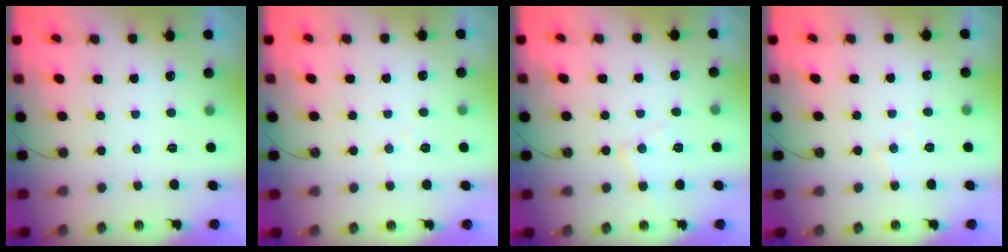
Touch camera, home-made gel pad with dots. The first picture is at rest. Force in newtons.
{"total": 5.1, "press": 5.0, "slide": 0.8}
{"total": 8.7, "press": 8.7, "slide": 0.7}
{"total": 5.5, "press": 5.5, "slide": 0.7}